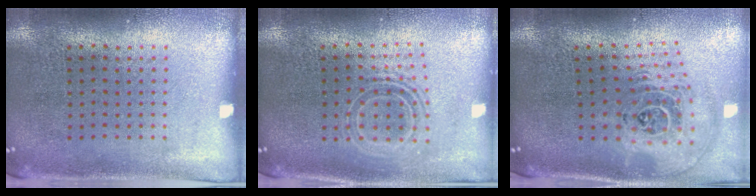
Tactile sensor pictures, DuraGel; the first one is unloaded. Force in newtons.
{"total": 1.7, "press": 1.2, "slide": 1.1}
{"total": 2.6, "press": 1.9, "slide": 1.8}